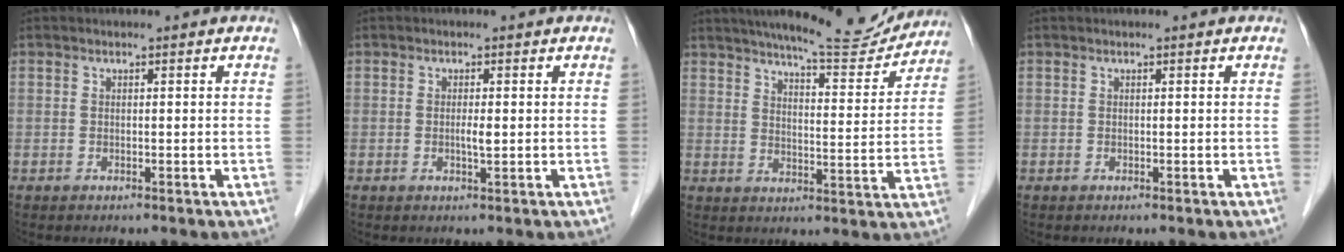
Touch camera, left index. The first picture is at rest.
{"total": 1.3, "force": [0.0, 0.2, 1.3], "torque": [-0.026, -0.001, -0.001]}
{"total": 14.9, "force": [13.7, 1.6, 5.5], "torque": [-0.078, -0.013, 0.181]}
{"total": 0.0}